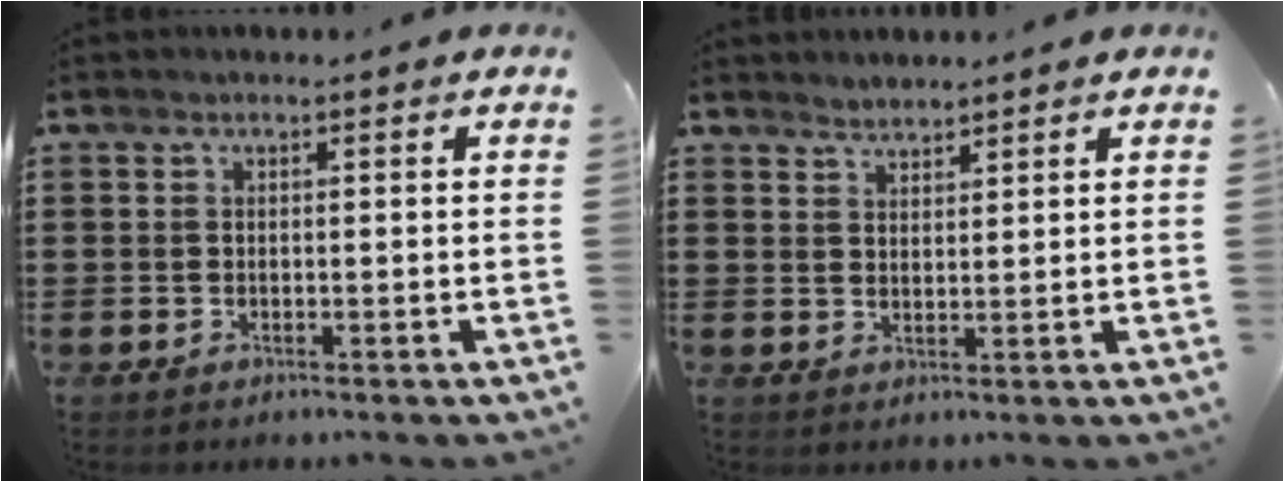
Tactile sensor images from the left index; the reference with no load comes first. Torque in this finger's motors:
{"motor_torque": [-0.43, 0.88, -0.13, -0.01]}